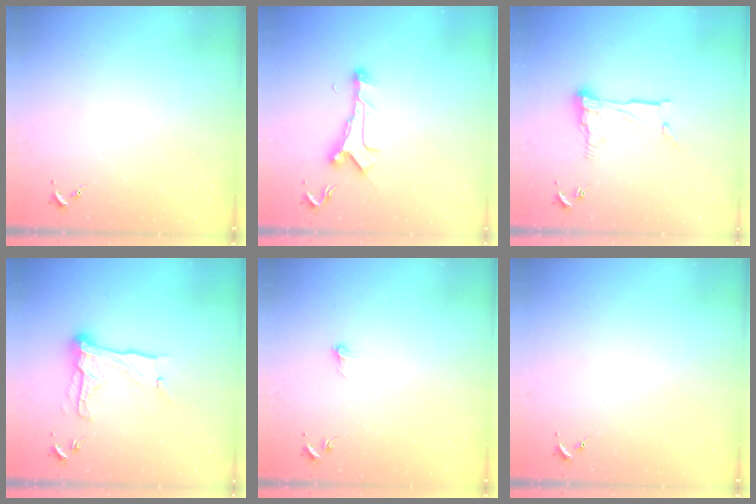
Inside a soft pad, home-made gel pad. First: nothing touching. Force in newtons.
{"total": 9.9, "press": 9.9, "slide": 0.2}
{"total": 13.5, "press": 13.5, "slide": 1.2}
{"total": 15.8, "press": 15.8, "slide": 1.2}
{"total": 4.1, "press": 4.0, "slide": 0.3}
{"total": 0.0}